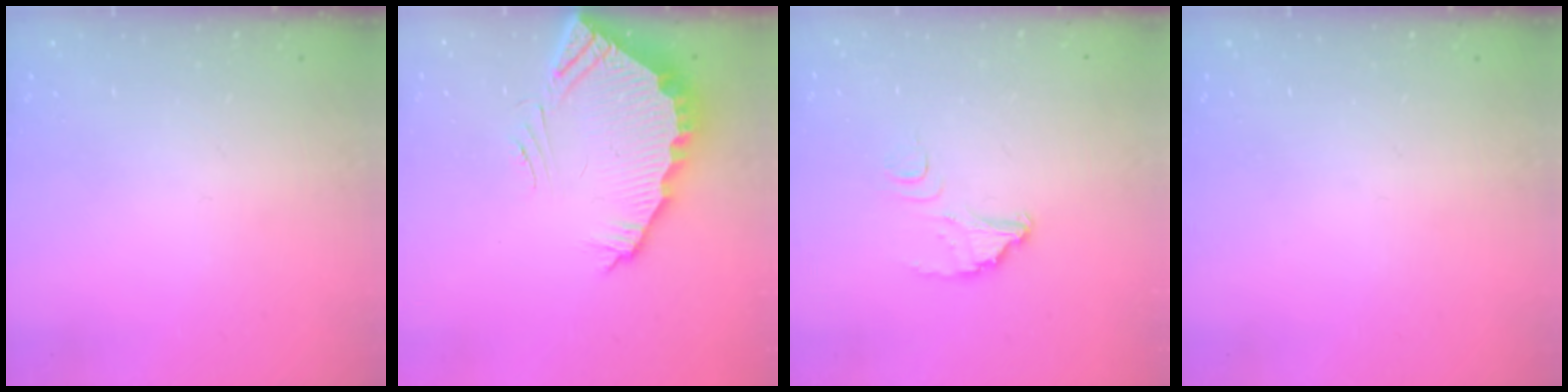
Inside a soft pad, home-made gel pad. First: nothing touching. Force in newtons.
{"total": 5.1, "press": 5.1, "slide": 0.3}
{"total": 5.9, "press": 5.9, "slide": 0.5}
{"total": 0.0}